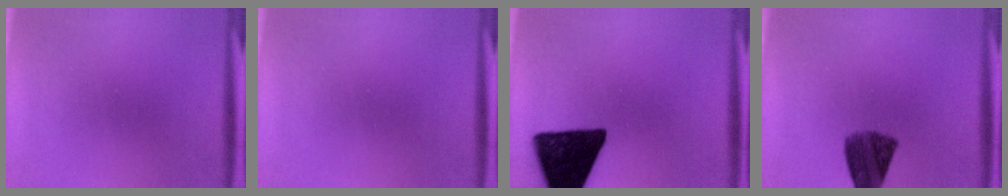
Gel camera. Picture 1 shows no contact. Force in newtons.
{"total": 0.0}
{"total": 15.9}
{"total": 7.6}